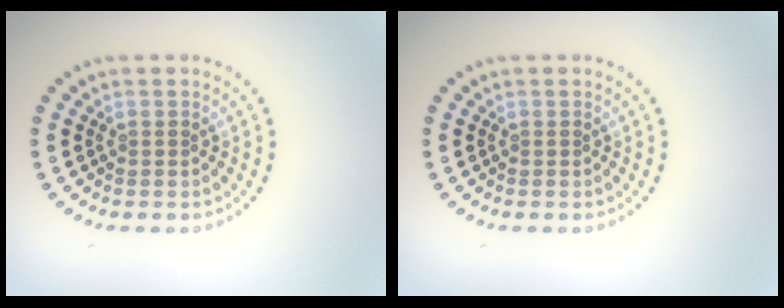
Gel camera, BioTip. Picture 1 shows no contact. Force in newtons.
{"total": 0.0}